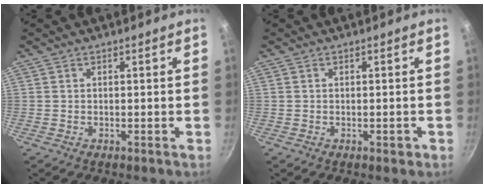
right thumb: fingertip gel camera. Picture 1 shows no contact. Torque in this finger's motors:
{"motor_torque": [-0.27, -0.05, -0.35, 0.20, -0.01]}